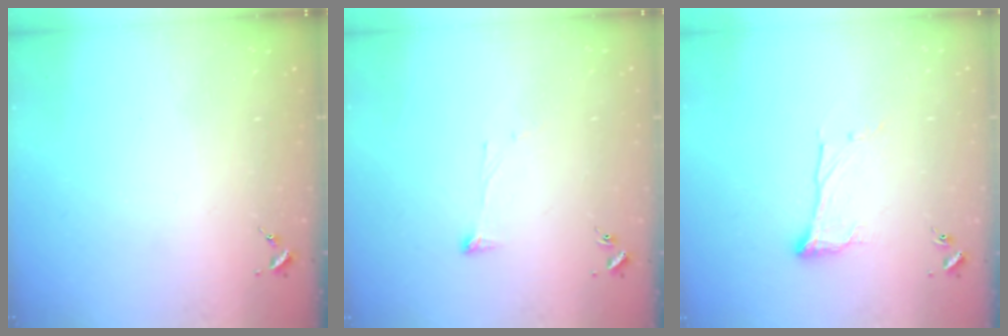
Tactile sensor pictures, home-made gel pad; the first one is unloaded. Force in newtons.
{"total": 3.7, "press": 3.6, "slide": 0.7}
{"total": 7.8, "press": 7.8, "slide": 0.1}